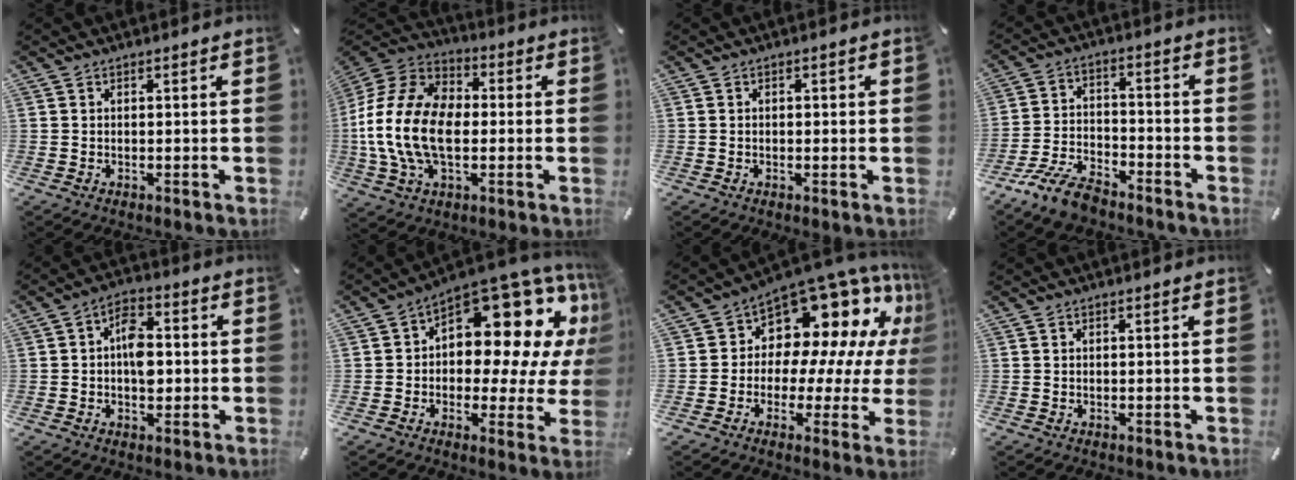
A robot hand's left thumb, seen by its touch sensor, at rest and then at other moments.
{"total": 18.7, "force": [-2.6, 12.6, 13.6], "torque": [-0.298, 0.021, -0.048]}
{"total": 0.9, "force": [-0.2, 0.6, 0.7], "torque": [-0.013, 0.003, -0.005]}
{"total": 10.5, "force": [-8.4, 3.9, 4.9], "torque": [-0.099, 0.041, -0.161]}
{"total": 7.4, "force": [-0.4, 4.8, 5.7], "torque": [-0.077, 0.001, -0.013]}
{"total": 16.3, "force": [7.6, 9.0, 11.3], "torque": [-0.143, -0.078, 0.122]}
{"total": 15.2, "force": [9.3, 9.4, 7.5], "torque": [-0.104, -0.098, 0.157]}
{"total": 0.0}